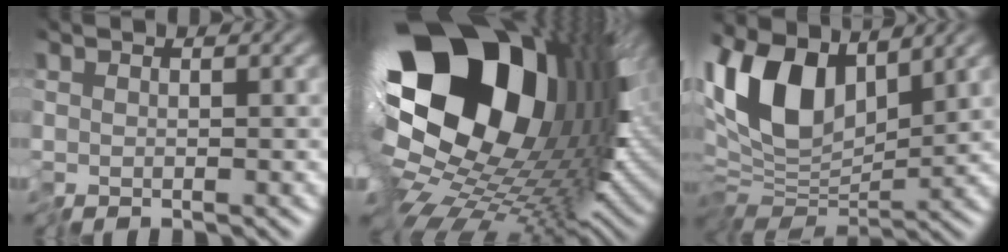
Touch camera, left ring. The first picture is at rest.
{"total": 20.8, "force": [4.0, 13.5, 15.3], "torque": [-0.266, -0.017, 0.078]}
{"total": 9.6, "force": [3.4, 5.4, 7.2], "torque": [-0.163, 0.004, 0.056]}